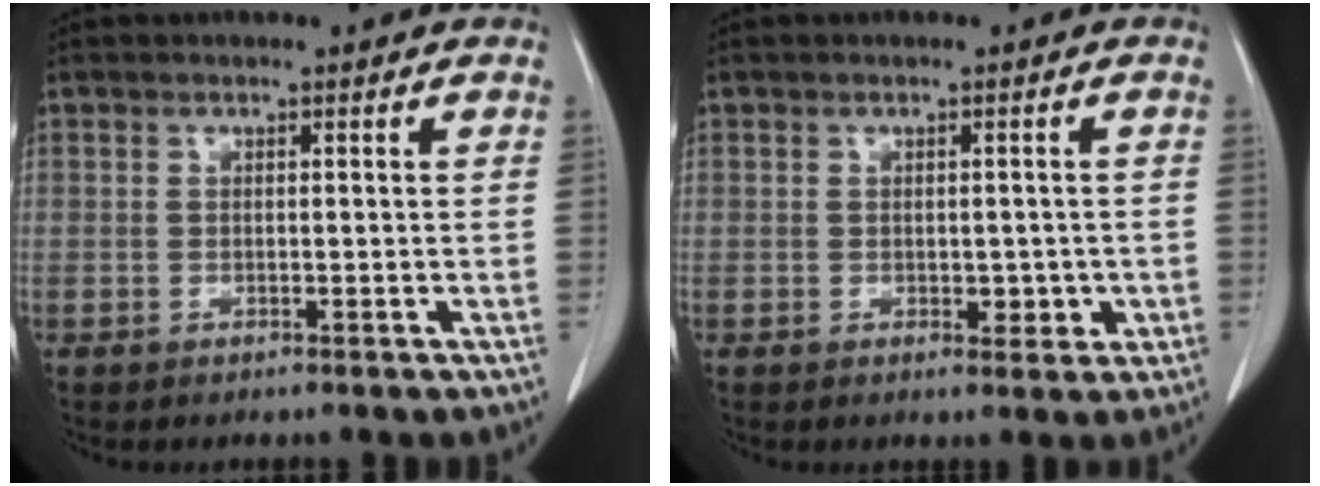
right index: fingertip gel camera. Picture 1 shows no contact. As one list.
[{"total": 2.9, "force": [-0.7, 1.8, 2.2], "torque": [-0.020, 0.004, -0.001]}]